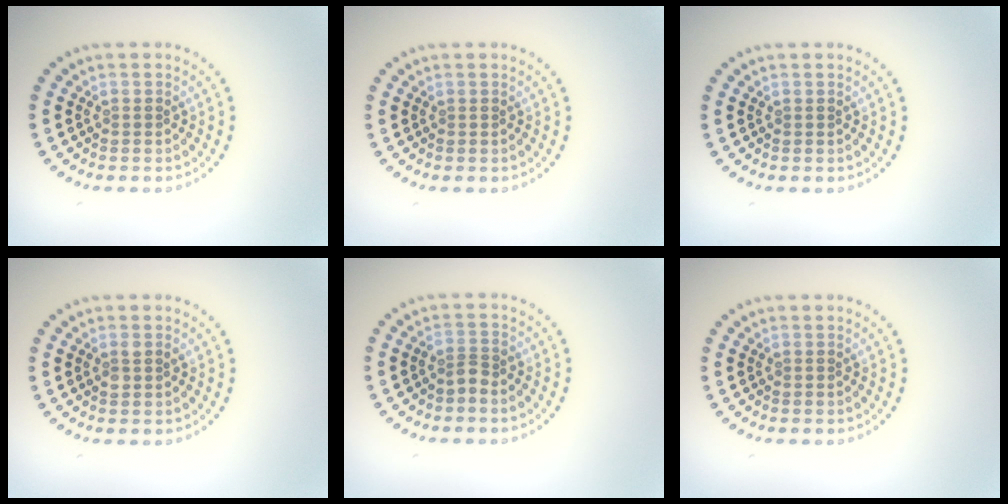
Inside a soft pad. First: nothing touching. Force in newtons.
{"total": 0.0}
{"total": 0.0}
{"total": 1.2, "press": 1.0, "slide": 0.5}
{"total": 1.4, "press": 1.1, "slide": 0.9}
{"total": 0.0}